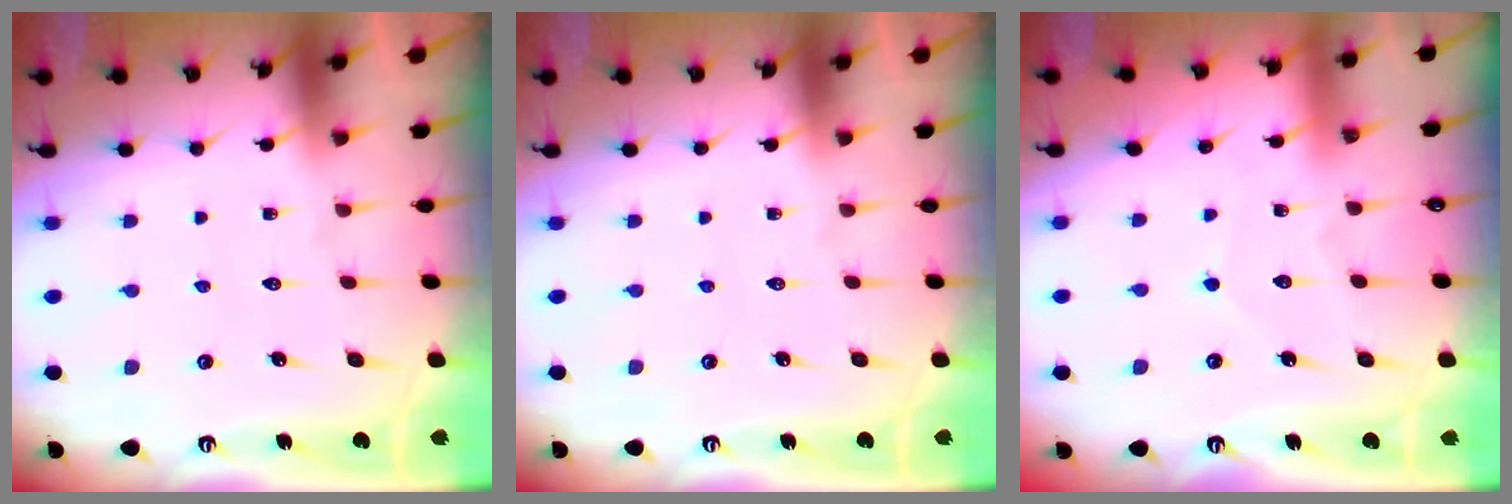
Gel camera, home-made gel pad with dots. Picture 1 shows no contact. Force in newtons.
{"total": 0.0}
{"total": 3.0, "press": 3.0, "slide": 0.3}